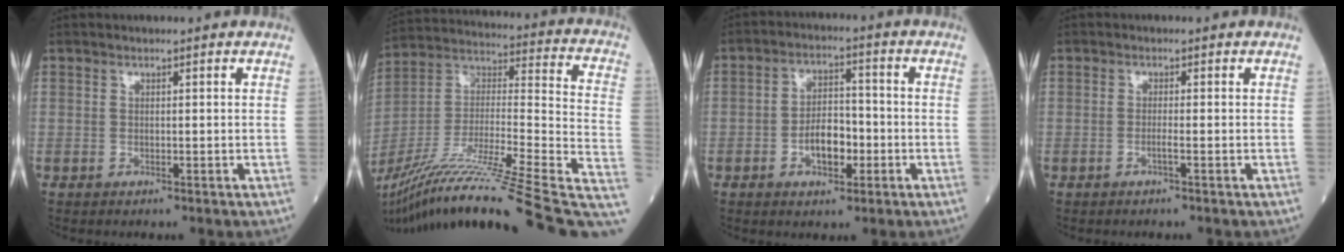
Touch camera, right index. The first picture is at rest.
{"total": 31.7, "force": [-23.8, 0.8, 21.0], "torque": [-0.288, -0.010, -0.380]}
{"total": 6.2, "force": [-2.0, 3.1, 5.0], "torque": [-0.093, 0.011, -0.031]}
{"total": 1.0, "force": [-0.5, -0.2, 0.8], "torque": [-0.013, 0.002, -0.013]}